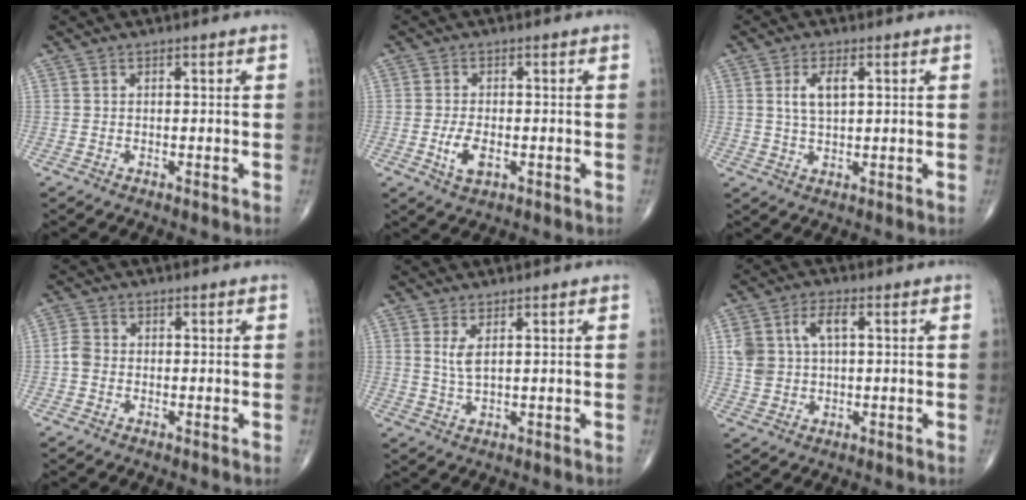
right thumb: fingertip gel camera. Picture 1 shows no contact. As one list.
[{"total": 4.4, "force": [-1.2, 2.2, 3.6], "torque": [-0.068, -0.001, -0.019]}, {"total": 4.7, "force": [1.4, 2.1, 4.0], "torque": [-0.077, -0.002, 0.026]}, {"total": 2.5, "force": [-0.6, 2.1, 1.3], "torque": [-0.021, 0.005, -0.020]}, {"total": 3.0, "force": [1.2, 0.9, 2.6], "torque": [-0.057, -0.010, 0.032]}, {"total": 7.5, "force": [1.8, 4.4, 5.8], "torque": [-0.115, 0.011, 0.039]}]